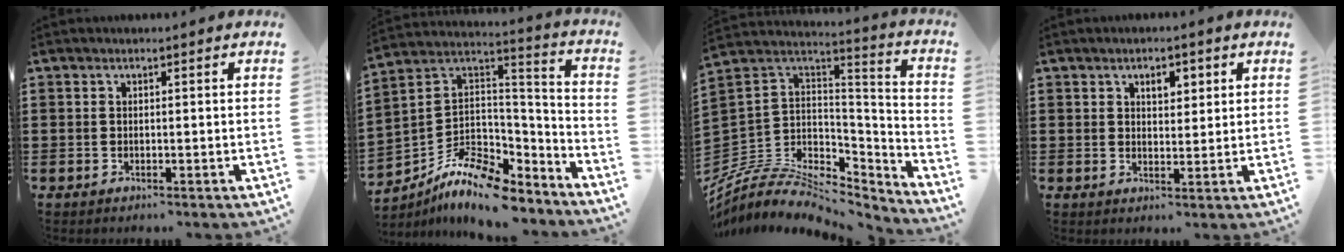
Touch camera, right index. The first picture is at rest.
{"total": 10.4, "force": [-8.1, 4.2, 5.1], "torque": [-0.114, 0.015, -0.158]}
{"total": 7.7, "force": [-5.1, 4.7, 3.4], "torque": [-0.088, -0.007, -0.098]}
{"total": 2.9, "force": [1.4, 1.7, 2.0], "torque": [-0.028, 0.003, 0.019]}